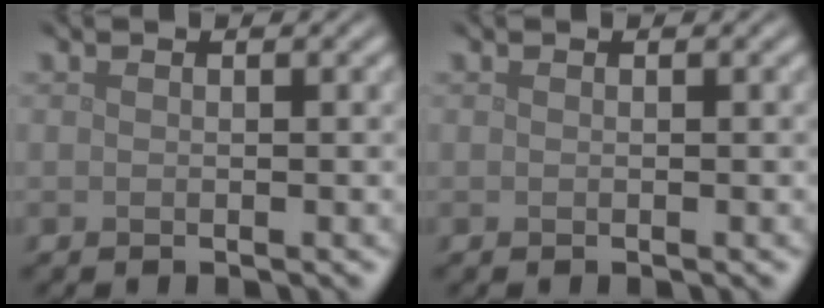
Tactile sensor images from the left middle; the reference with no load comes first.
{"total": 0.0}